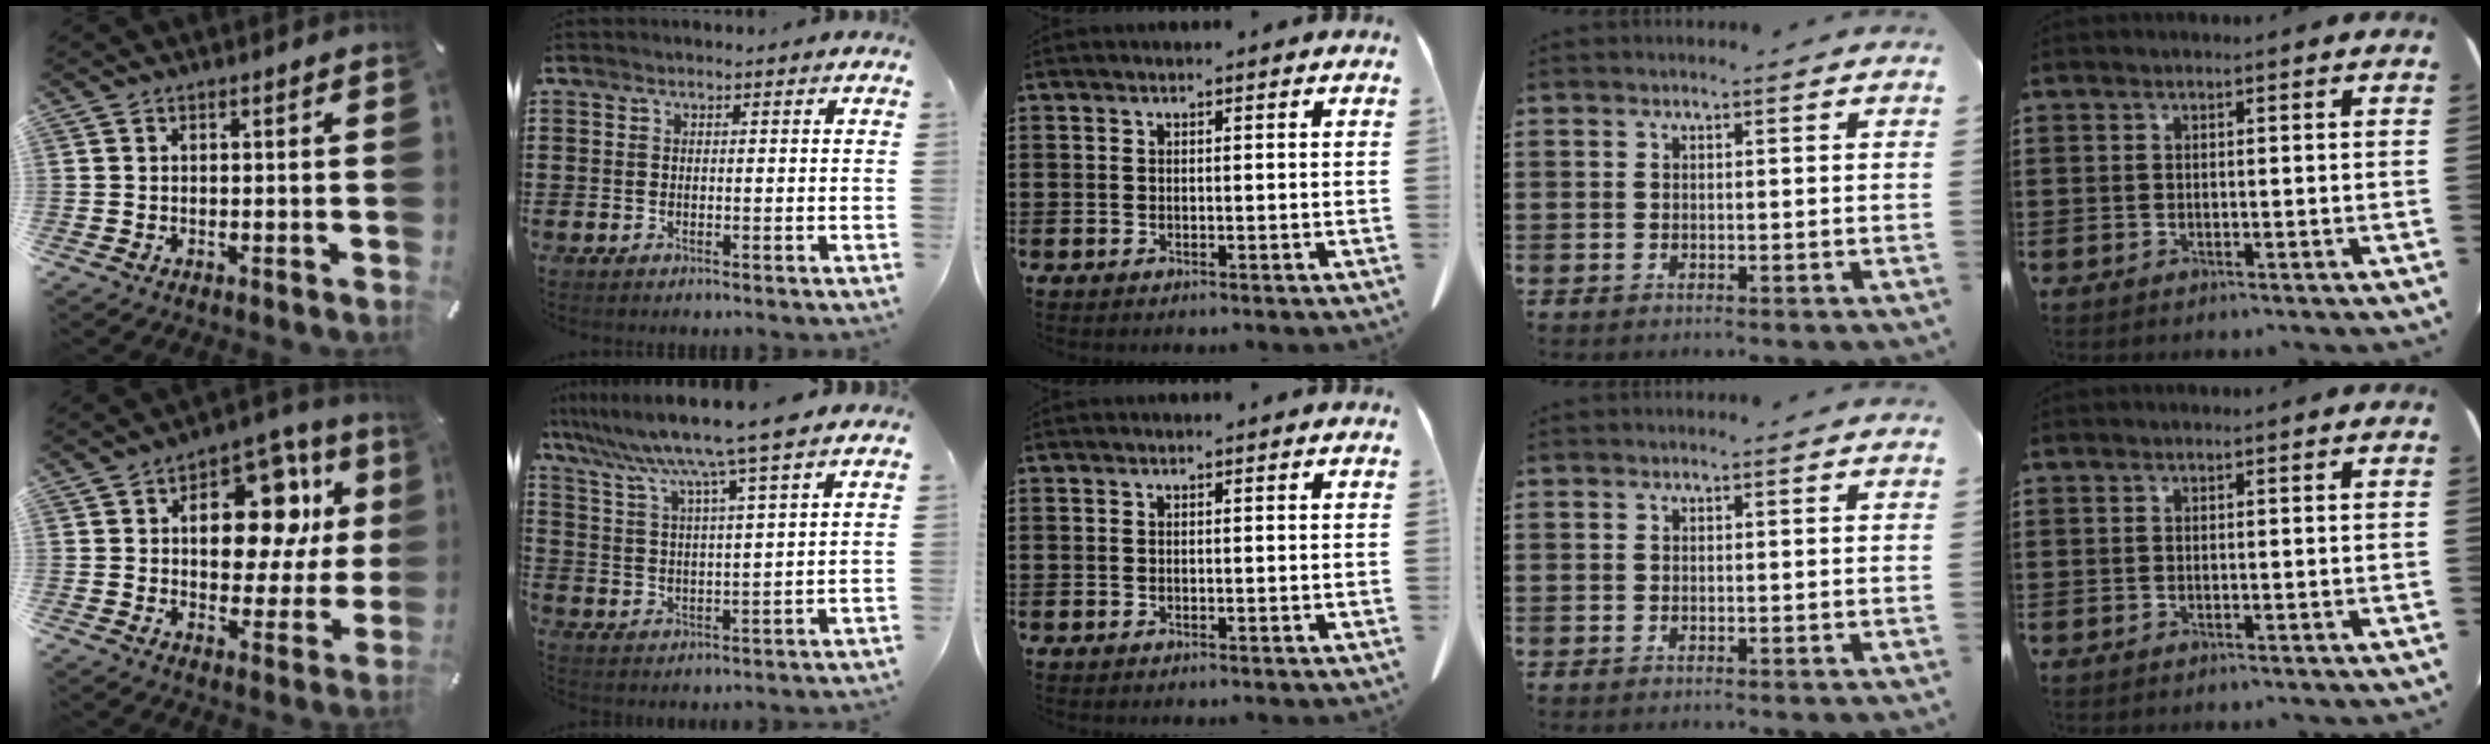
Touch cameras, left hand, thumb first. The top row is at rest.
{"thumb": {"total": 18.2, "force": [5.8, 10.8, 13.4], "torque": [-0.182, -0.024, 0.097]}, "index": {"total": 8.4, "force": [7.0, -1.7, 4.4], "torque": [-0.112, -0.049, 0.109]}}